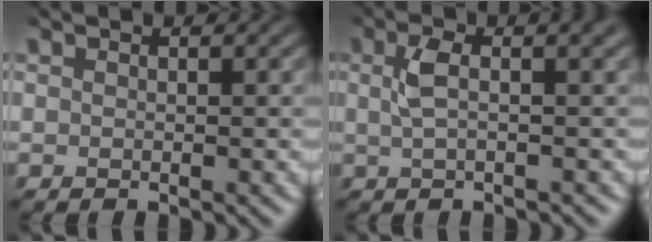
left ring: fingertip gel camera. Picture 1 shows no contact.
{"total": 3.9, "force": [1.0, 1.1, 3.6], "torque": [-0.065, 0.010, 0.012]}